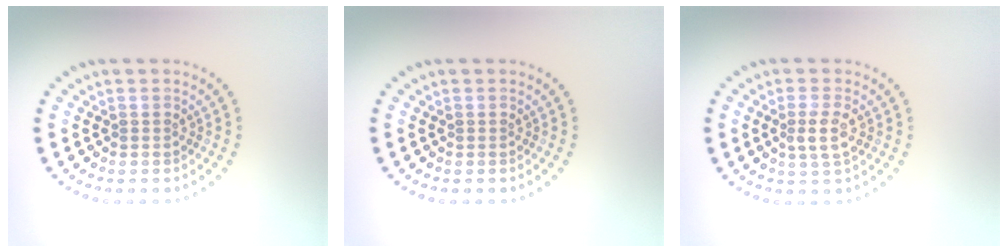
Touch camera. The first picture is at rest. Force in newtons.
{"total": 0.0}
{"total": 2.0, "press": 1.9, "slide": 0.6}